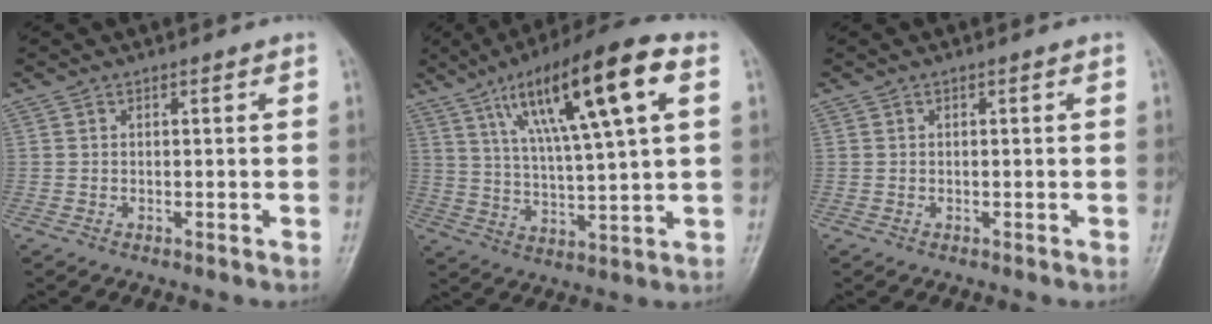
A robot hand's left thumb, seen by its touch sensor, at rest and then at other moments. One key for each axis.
{"total": 20.3, "fx": 8.3, "fy": 4.1, "fz": 18.0, "tx": -0.295, "ty": 0.002, "tz": 0.140}
{"total": 0.0}